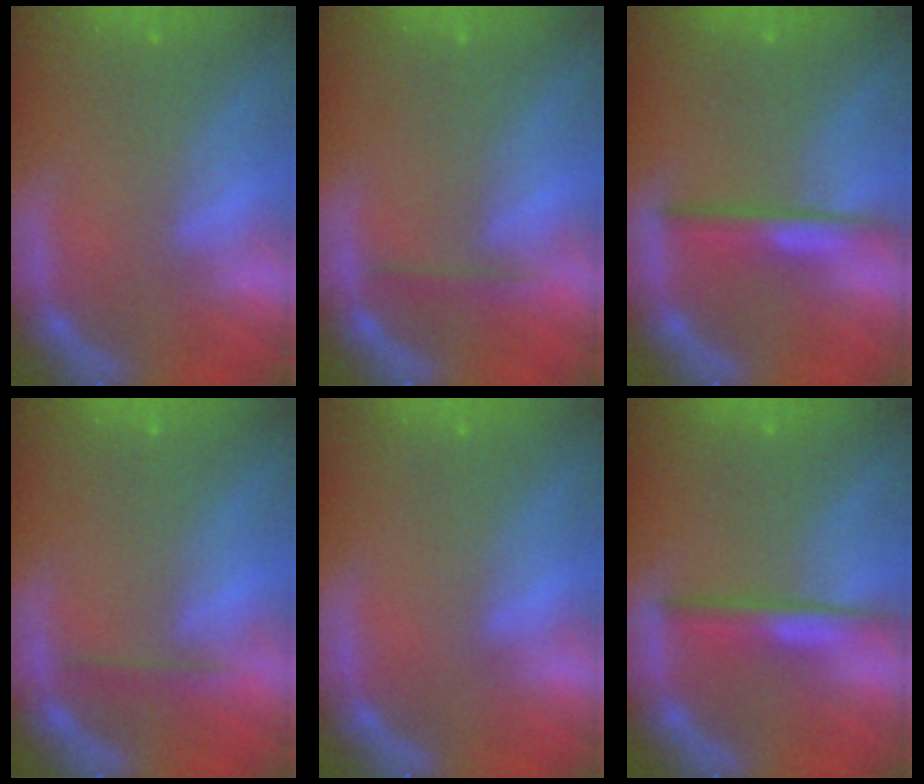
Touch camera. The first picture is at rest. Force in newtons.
{"total": 1.4}
{"total": 3.0}
{"total": 1.4}
{"total": 0.0}
{"total": 3.0}